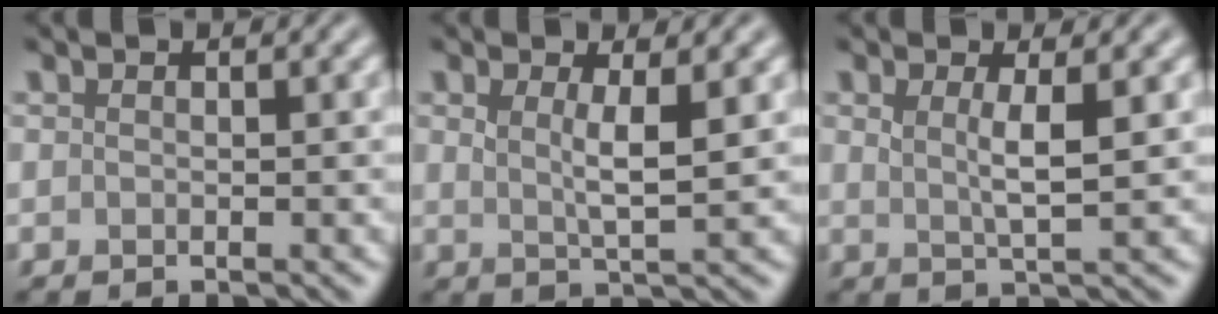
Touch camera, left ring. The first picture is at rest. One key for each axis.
{"total": 2.8, "fx": 0.9, "fy": 0.7, "fz": 2.5, "tx": -0.042, "ty": -0.007, "tz": 0.017}
{"total": 2.6, "fx": 0.8, "fy": 0.6, "fz": 2.4, "tx": -0.040, "ty": -0.006, "tz": 0.014}